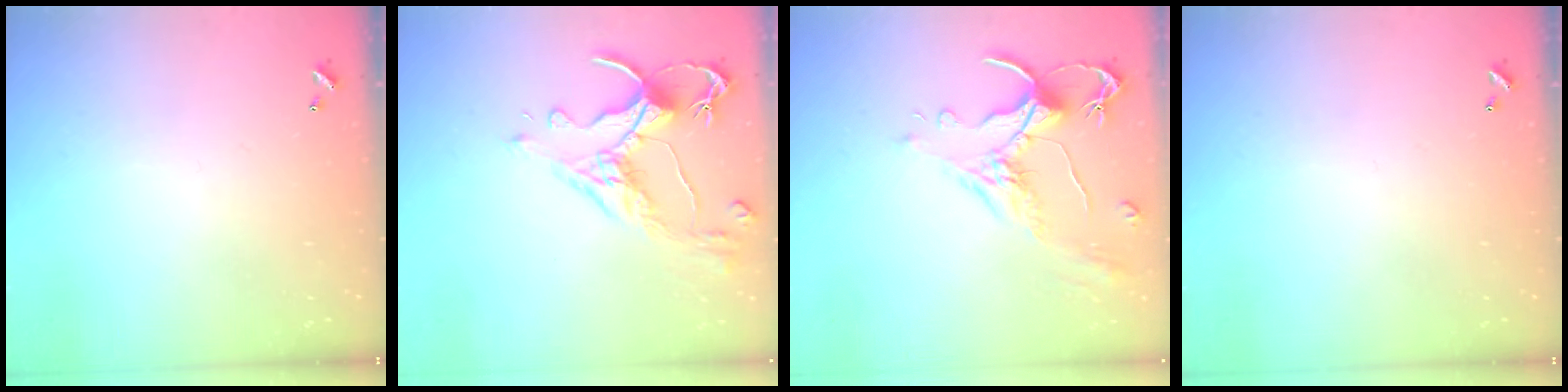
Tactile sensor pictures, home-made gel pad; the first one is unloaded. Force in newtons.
{"total": 3.5, "press": 3.2, "slide": 1.5}
{"total": 1.6, "press": 1.1, "slide": 1.1}
{"total": 0.0}